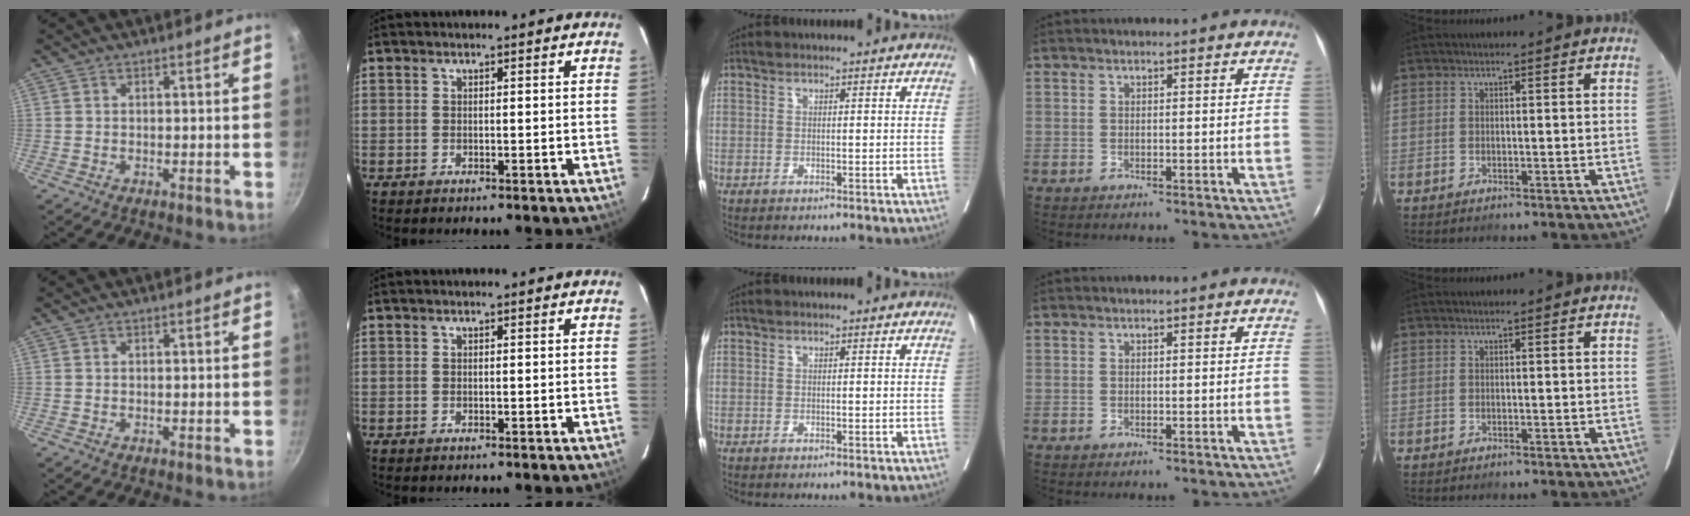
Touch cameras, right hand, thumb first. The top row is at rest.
{}